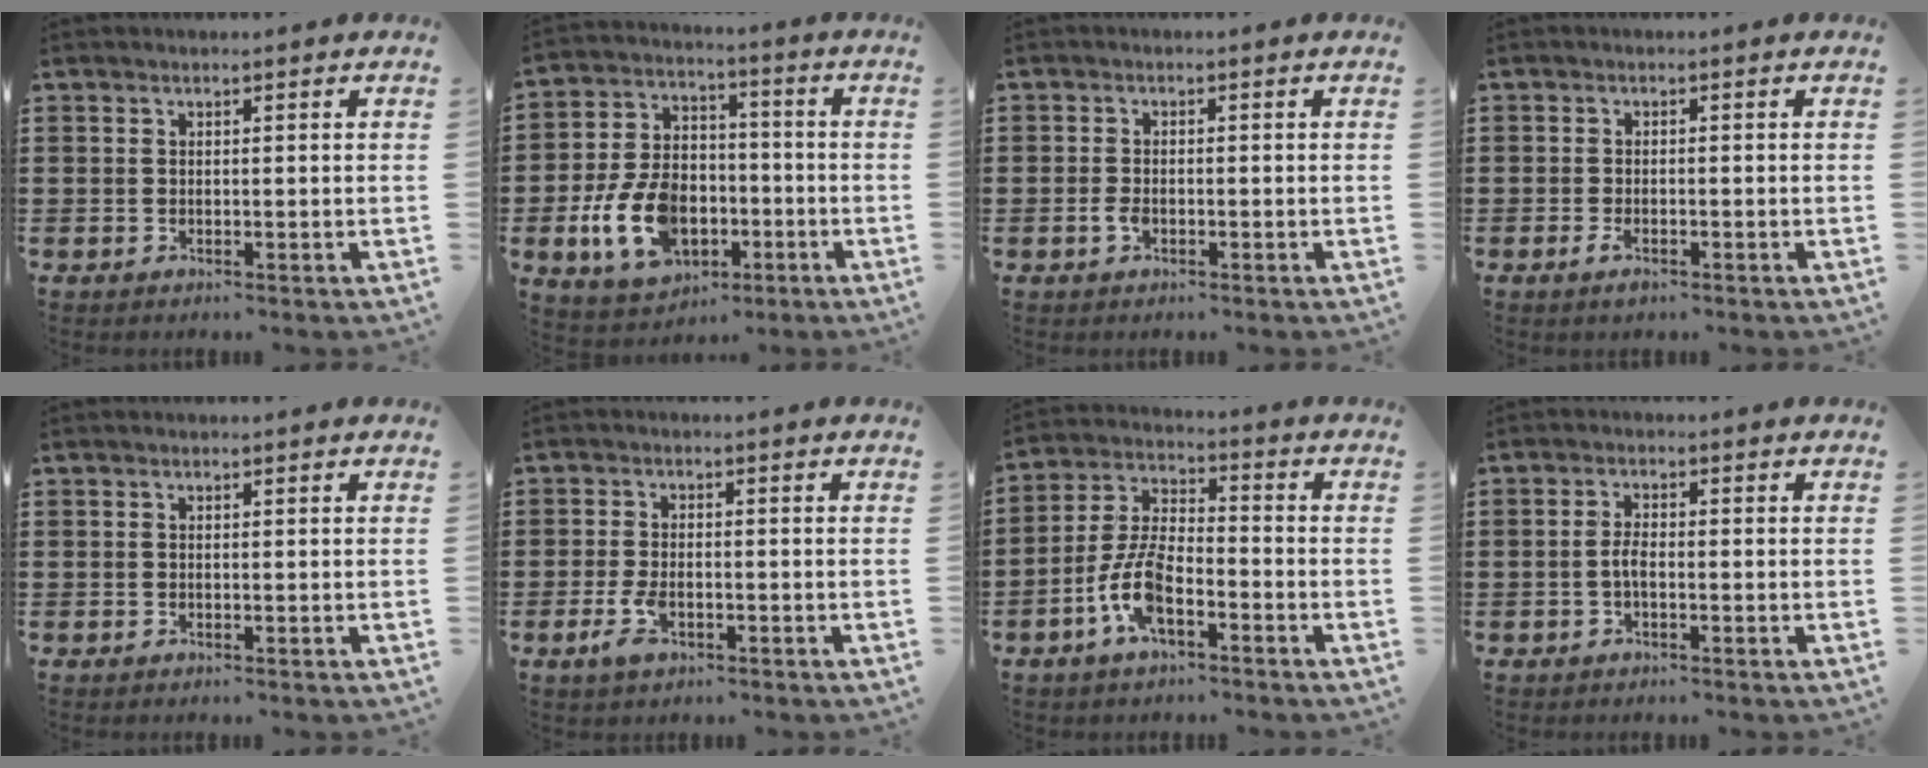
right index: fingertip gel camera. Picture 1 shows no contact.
{"total": 12.1, "force": [-3.5, 8.4, 8.0], "torque": [-0.185, 0.006, -0.061]}
{"total": 1.7, "force": [-0.7, 0.9, 1.3], "torque": [-0.035, -0.007, -0.013]}
{"total": 1.4, "force": [-0.8, 0.4, 1.1], "torque": [-0.030, -0.008, -0.017]}
{"total": 0.0}
{"total": 3.9, "force": [-1.6, 1.8, 3.1], "torque": [-0.083, -0.012, -0.035]}
{"total": 8.4, "force": [-3.8, 3.3, 6.7], "torque": [-0.161, -0.005, -0.076]}
{"total": 2.4, "force": [-0.8, 0.8, 2.1], "torque": [-0.054, -0.003, -0.020]}